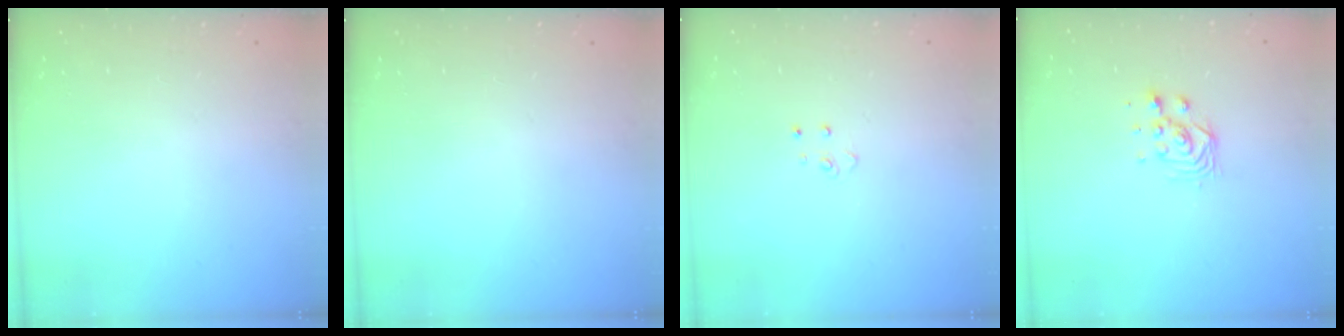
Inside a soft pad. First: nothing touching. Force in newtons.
{"total": 0.0}
{"total": 4.0, "press": 3.9, "slide": 0.4}
{"total": 3.9, "press": 3.8, "slide": 0.8}